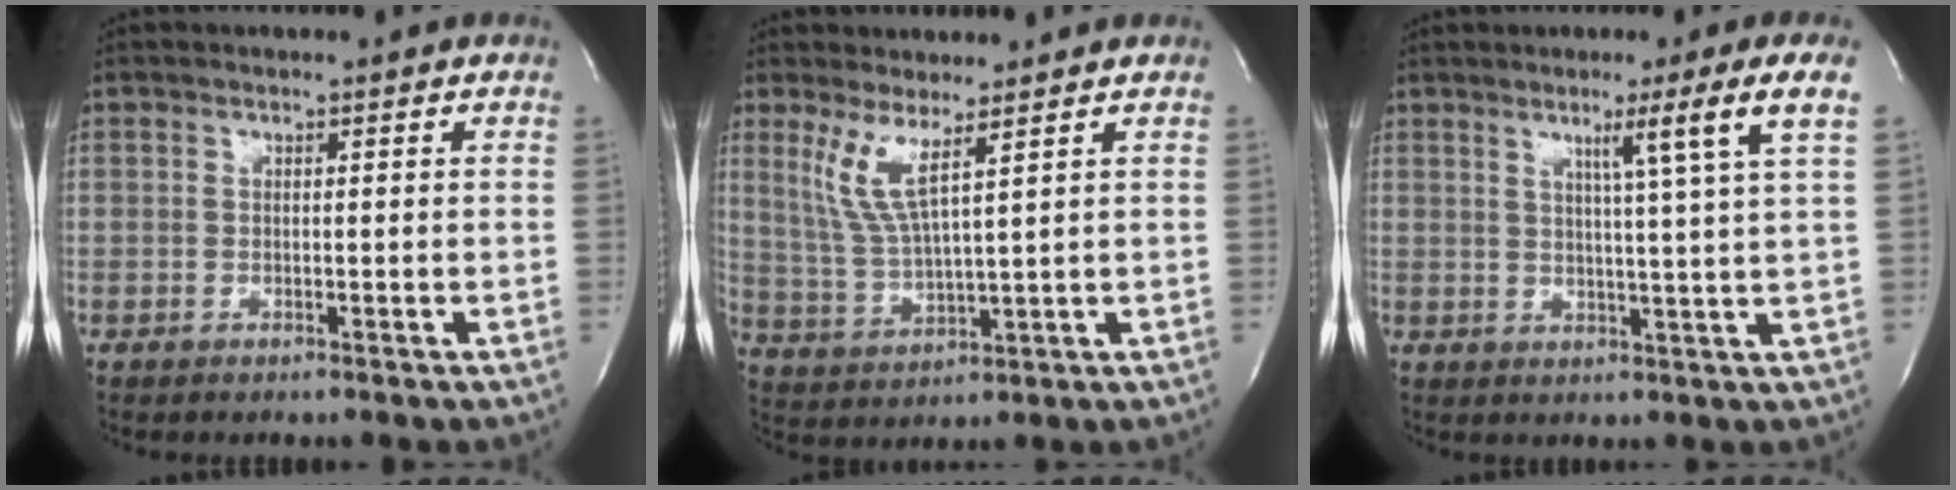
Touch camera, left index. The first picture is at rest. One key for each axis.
{"total": 6.0, "fx": 3.3, "fy": 0.0, "fz": 5.1, "tx": -0.114, "ty": -0.016, "tz": 0.075}
{"total": 7.4, "fx": 3.3, "fy": -2.5, "fz": 6.1, "tx": -0.095, "ty": -0.016, "tz": 0.052}